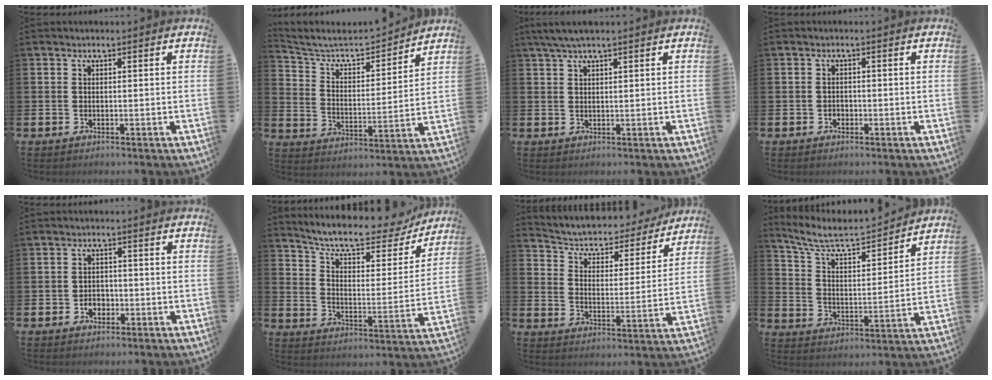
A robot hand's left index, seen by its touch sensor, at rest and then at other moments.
{"total": 5.9, "force": [5.3, 1.9, 1.8], "torque": [-0.072, -0.043, 0.083]}
{"total": 3.0, "force": [2.2, 0.4, 1.9], "torque": [-0.044, 0.003, 0.040]}
{"total": 1.0, "force": [-0.4, 0.9, 0.2], "torque": [-0.006, 0.004, -0.011]}
{"total": 2.3, "force": [-0.9, 1.8, 1.1], "torque": [-0.015, 0.000, -0.022]}
{"total": 9.6, "force": [8.5, 2.2, 3.8], "torque": [-0.096, -0.059, 0.142]}
{"total": 4.6, "force": [4.1, 1.7, 1.0], "torque": [-0.047, -0.037, 0.062]}
{"total": 7.2, "force": [6.6, 1.4, 2.6], "torque": [-0.087, -0.049, 0.111]}